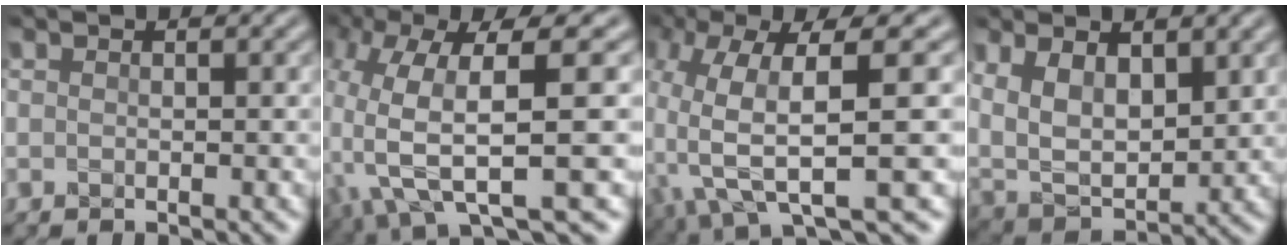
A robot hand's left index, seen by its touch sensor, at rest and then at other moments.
{"total": 9.2, "force": [1.4, 3.2, 8.6], "torque": [-0.180, -0.003, 0.039]}
{"total": 9.3, "force": [0.5, 3.0, 8.8], "torque": [-0.181, -0.002, 0.016]}
{"total": 7.2, "force": [2.7, 4.0, 5.3], "torque": [-0.108, -0.002, 0.048]}